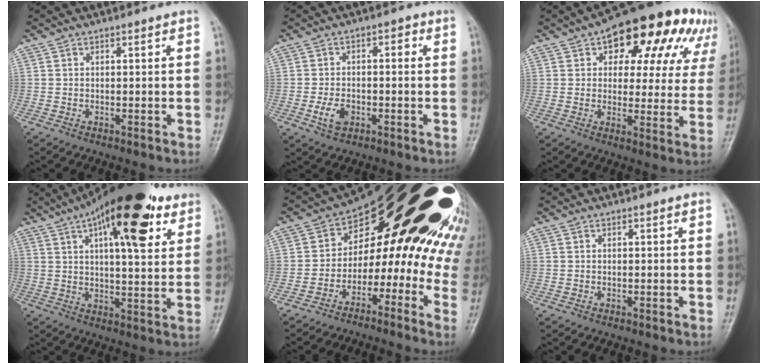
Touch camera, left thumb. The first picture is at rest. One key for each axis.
{"total": 5.5, "fx": -1.6, "fy": 3.7, "fz": 3.8, "tx": -0.056, "ty": 0.016, "tz": -0.029}
{"total": 16.8, "fx": 7.9, "fy": 10.0, "fz": 11.0, "tx": -0.069, "ty": 0.003, "tz": 0.090}
{"total": 21.8, "fx": 10.8, "fy": 8.0, "fz": 17.2, "tx": -0.242, "ty": -0.012, "tz": 0.159}
{"total": 26.7, "fx": 2.4, "fy": 15.6, "fz": 21.5, "tx": -0.228, "ty": 0.107, "tz": 0.039}
{"total": 0.0}